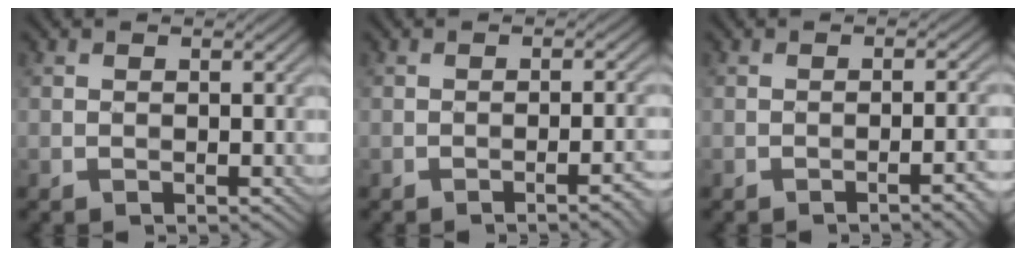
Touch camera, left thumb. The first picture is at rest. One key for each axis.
{"total": 3.4, "fx": -1.6, "fy": 0.7, "fz": 2.9, "tx": -0.035, "ty": 0.013, "tz": -0.026}
{"total": 3.4, "fx": -1.7, "fy": 0.7, "fz": 2.9, "tx": -0.034, "ty": 0.015, "tz": -0.028}